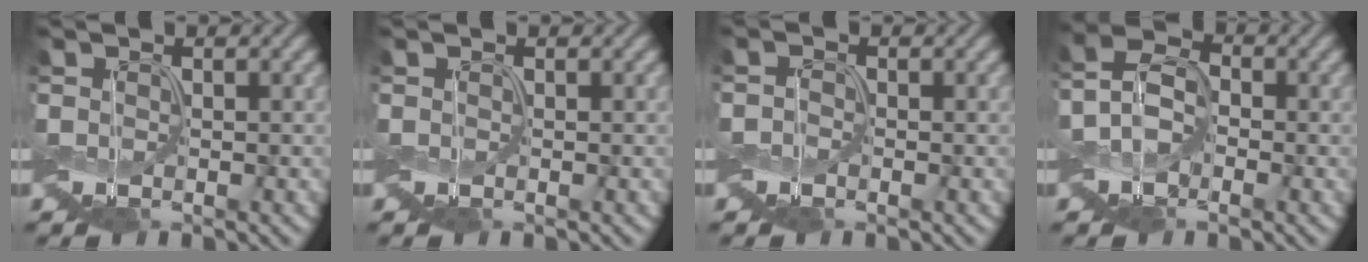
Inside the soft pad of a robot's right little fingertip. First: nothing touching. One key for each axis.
{"total": 0.0}
{"total": 0.8, "fx": -0.4, "fy": 0.6, "fz": 0.1, "tx": -0.004, "ty": 0.002, "tz": -0.014}
{"total": 4.1, "fx": -0.8, "fy": 2.8, "fz": 2.8, "tx": -0.063, "ty": 0.010, "tz": -0.022}